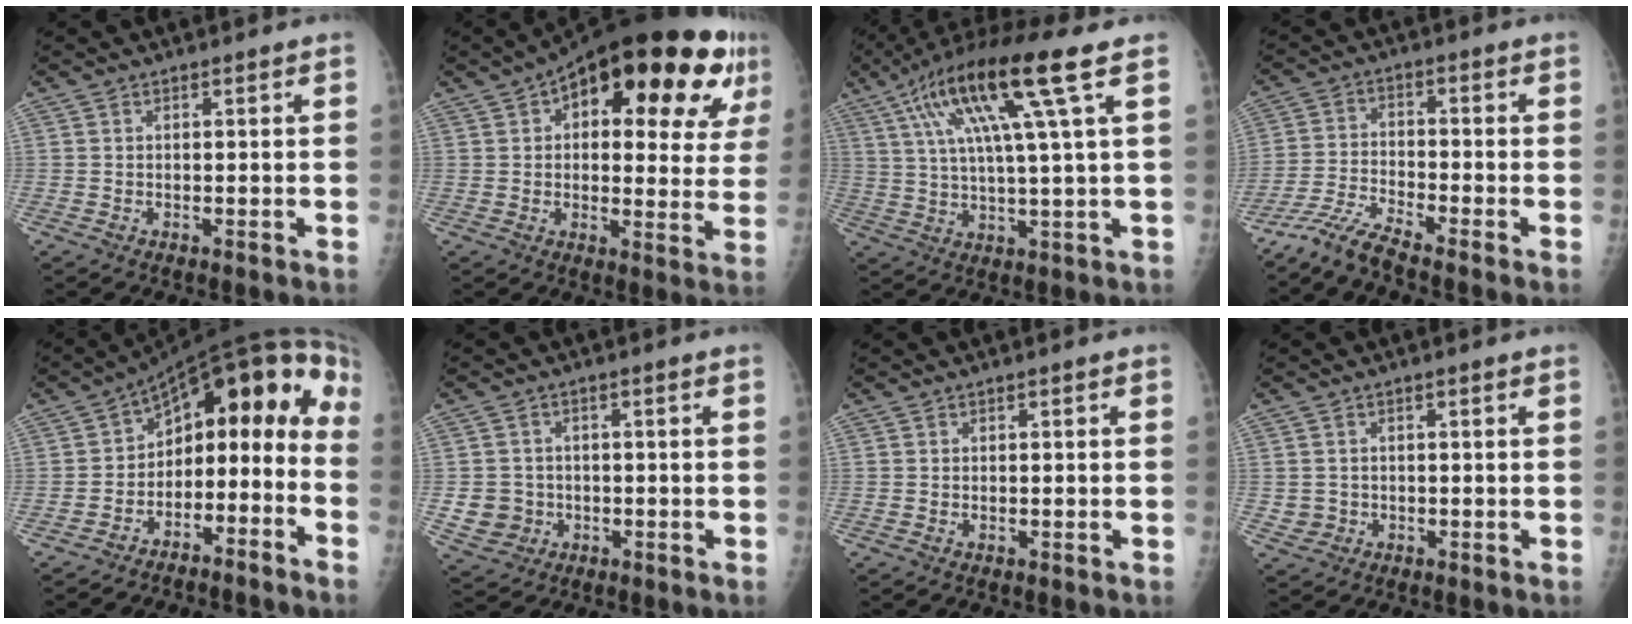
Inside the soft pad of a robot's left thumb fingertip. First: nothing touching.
{"total": 24.7, "force": [10.9, 10.4, 19.5], "torque": [-0.244, 0.011, 0.147]}
{"total": 16.8, "force": [6.9, 1.0, 15.3], "torque": [-0.290, 0.005, 0.118]}
{"total": 6.2, "force": [-5.8, -0.5, 2.2], "torque": [-0.058, 0.016, -0.122]}
{"total": 18.3, "force": [-6.9, 10.8, 13.1], "torque": [-0.167, 0.117, -0.112]}
{"total": 5.6, "force": [-1.3, 5.3, 1.3], "torque": [-0.008, 0.006, -0.016]}
{"total": 0.0}
{"total": 2.4, "force": [-0.6, 2.3, 0.2], "torque": [0.004, 0.005, -0.006]}